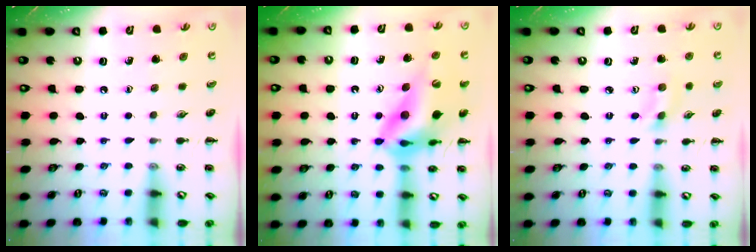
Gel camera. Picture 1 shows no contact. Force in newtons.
{"total": 15.1, "press": 14.4, "slide": 4.7}
{"total": 1.4, "press": 1.3, "slide": 0.5}